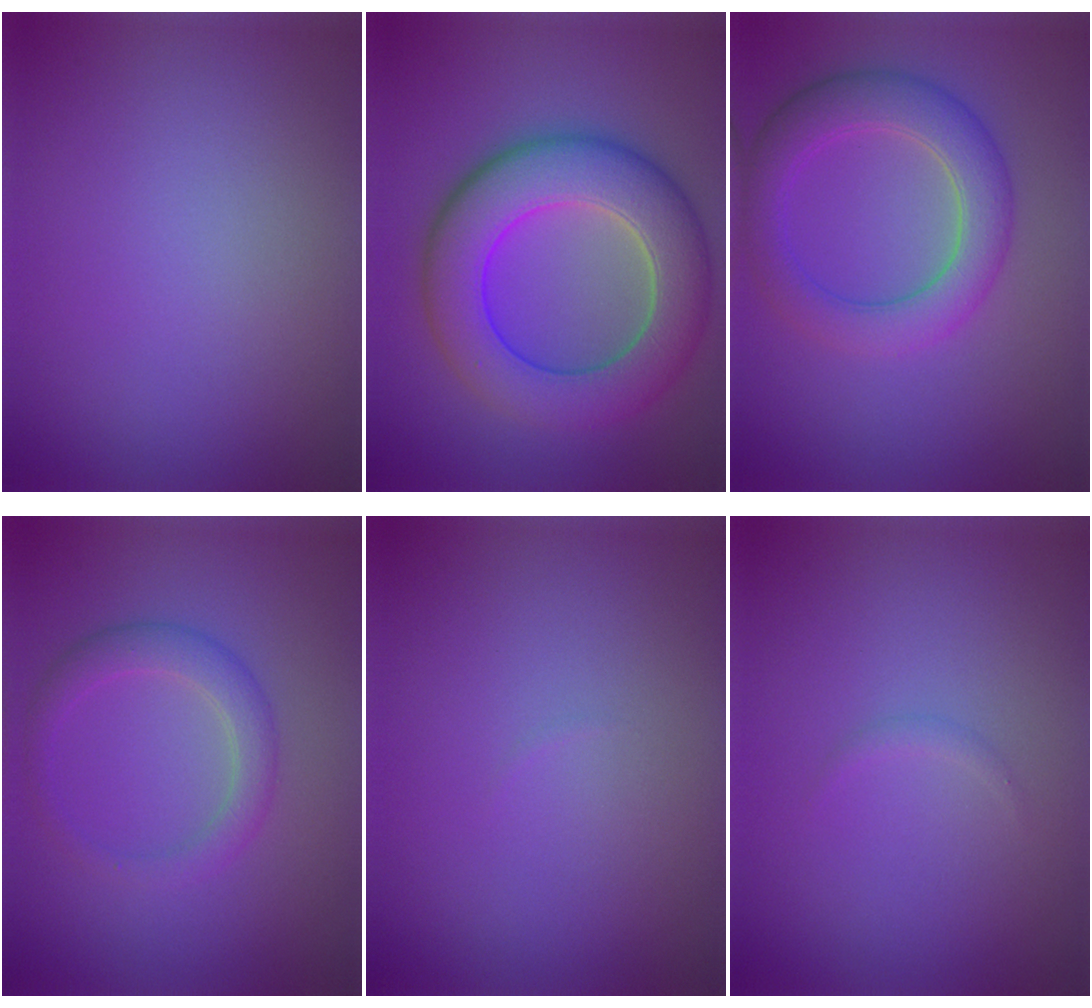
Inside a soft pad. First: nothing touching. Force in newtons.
{"total": 9.1, "press": 9.1, "slide": 0.5}
{"total": 5.1, "press": 5.1, "slide": 0.3}
{"total": 2.7, "press": 2.7, "slide": 0.1}
{"total": 0.0}
{"total": 0.6, "press": 0.6, "slide": 0.1}